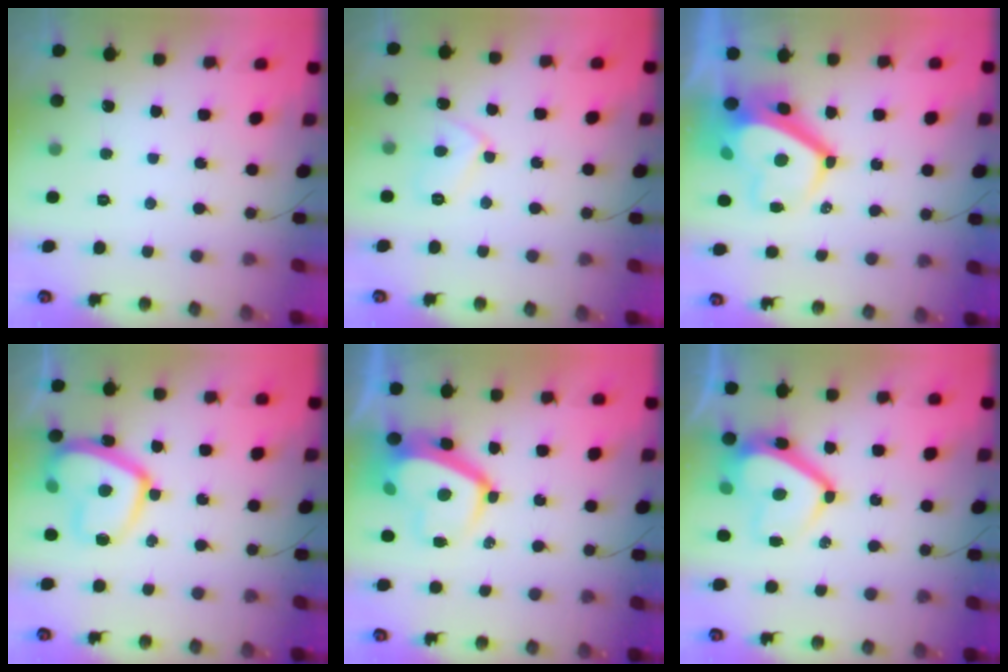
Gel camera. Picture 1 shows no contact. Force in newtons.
{"total": 7.2, "press": 7.2, "slide": 0.7}
{"total": 10.0, "press": 9.9, "slide": 0.7}
{"total": 14.3, "press": 14.3, "slide": 1.1}
{"total": 8.4, "press": 8.3, "slide": 0.7}
{"total": 12.1, "press": 12.0, "slide": 1.0}